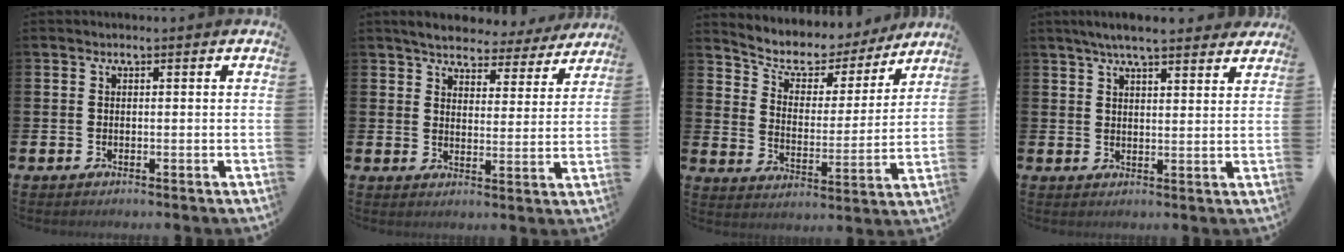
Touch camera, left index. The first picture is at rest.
{"total": 5.1, "force": [4.9, 1.3, 0.7], "torque": [-0.033, -0.031, 0.083]}
{"total": 6.7, "force": [5.9, 2.8, 1.1], "torque": [-0.053, -0.048, 0.098]}
{"total": 5.6, "force": [5.2, 0.7, 2.1], "torque": [-0.048, -0.016, 0.092]}